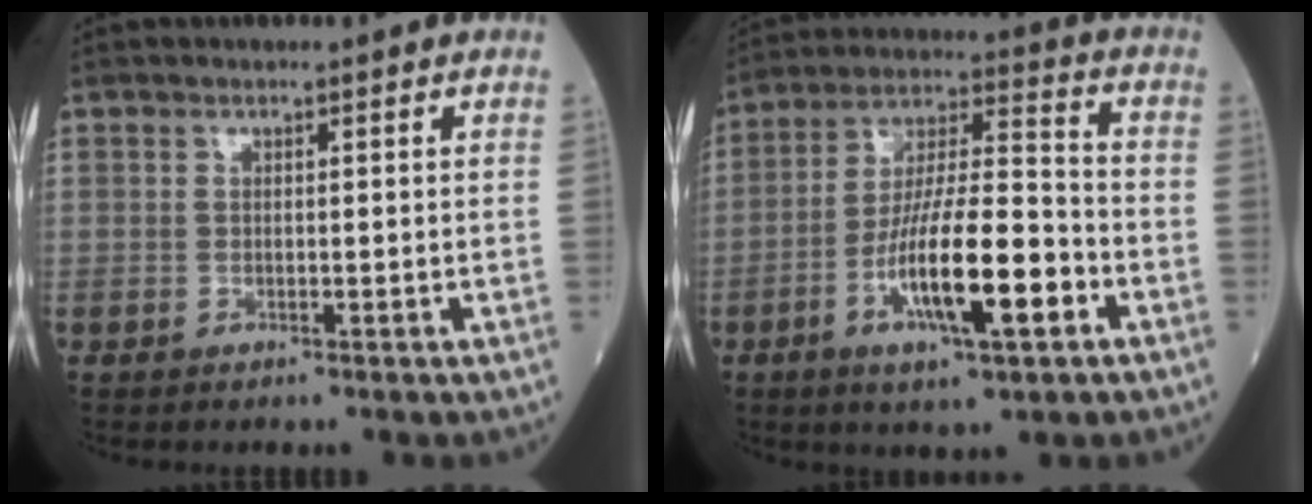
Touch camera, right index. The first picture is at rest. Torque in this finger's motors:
{"motor_torque": [1.83, -0.32, 1.06, 0.21]}